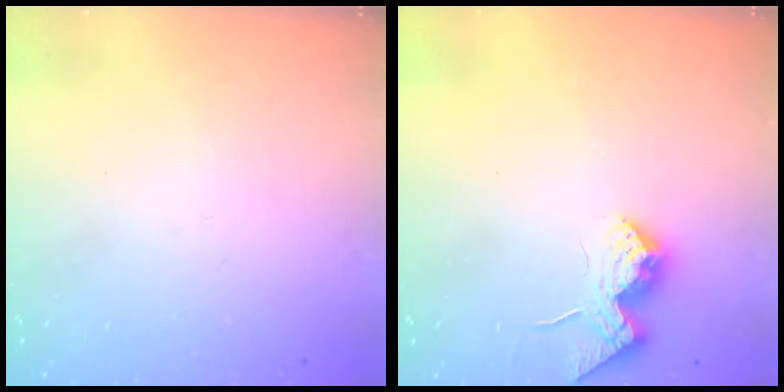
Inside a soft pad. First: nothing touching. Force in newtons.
{"total": 15.9, "press": 15.9, "slide": 0.9}